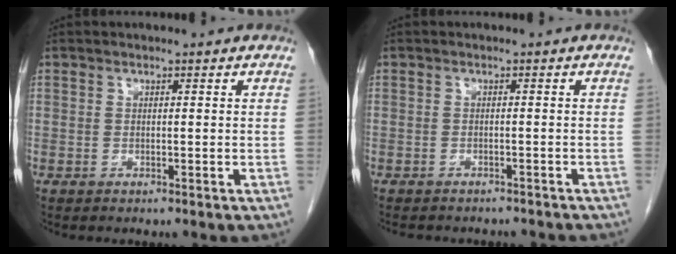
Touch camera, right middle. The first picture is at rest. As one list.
[{"total": 8.0, "force": [-7.2, 2.5, 2.6], "torque": [-0.034, 0.003, -0.081]}]